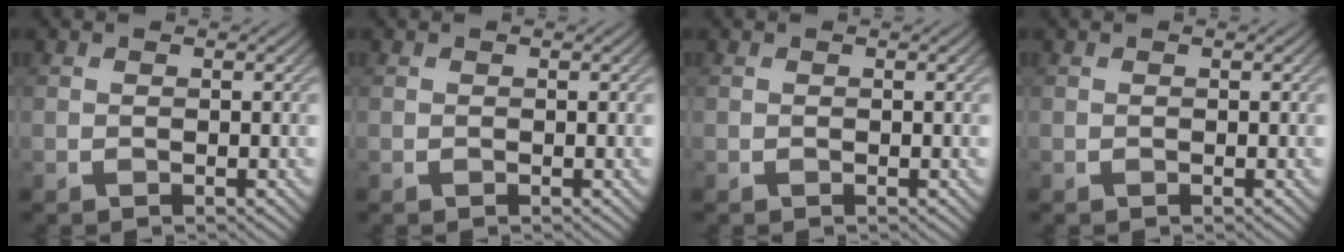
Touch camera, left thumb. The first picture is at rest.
{"total": 0.0}
{"total": 0.0}
{"total": 0.0}